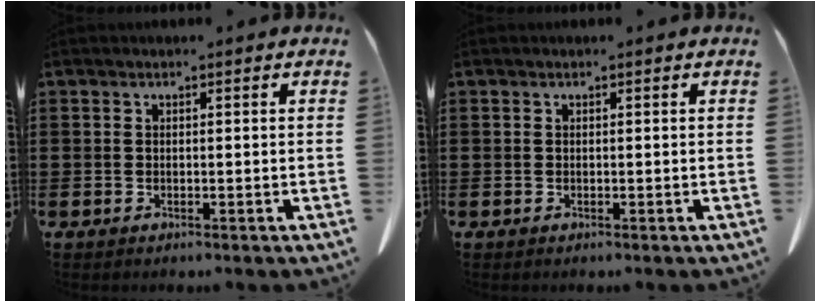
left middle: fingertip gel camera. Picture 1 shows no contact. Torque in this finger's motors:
{"motor_torque": [-0.07, 0.05, 0.00, -0.01]}